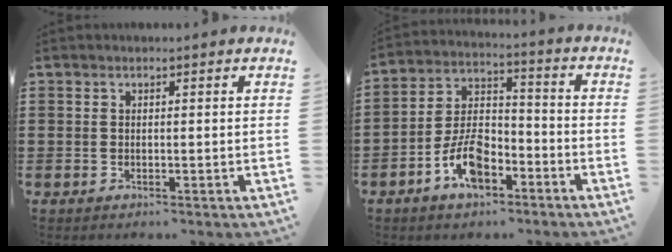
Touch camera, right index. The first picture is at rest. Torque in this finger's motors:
{"motor_torque": [2.14, 0.00, 1.05, 0.15]}